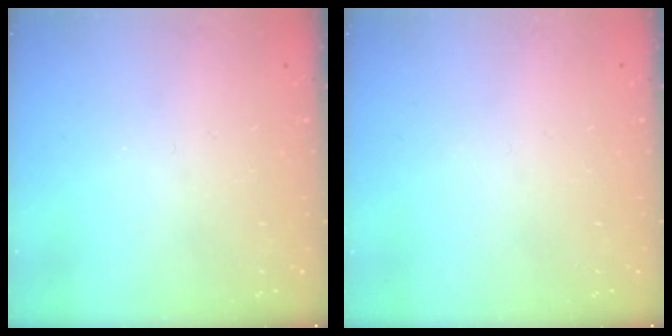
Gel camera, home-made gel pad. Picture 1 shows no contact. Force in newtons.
{"total": 0.0}